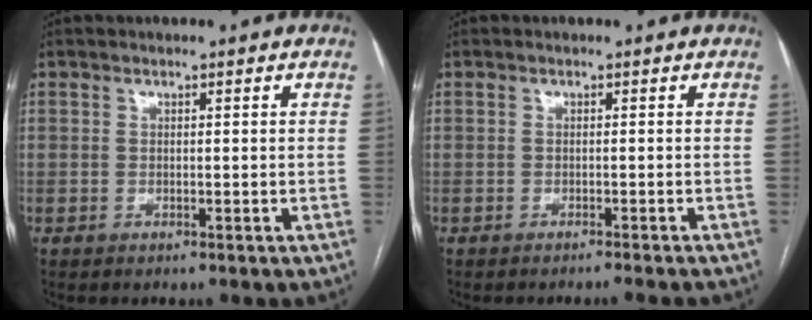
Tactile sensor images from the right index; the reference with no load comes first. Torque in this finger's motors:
{"motor_torque": [0.01, 0.04, -0.01, -0.01]}